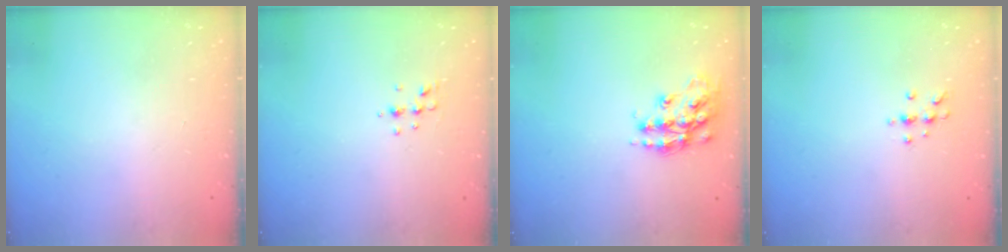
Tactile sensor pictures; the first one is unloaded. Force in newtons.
{"total": 4.7, "press": 4.5, "slide": 1.3}
{"total": 14.4, "press": 14.3, "slide": 1.0}
{"total": 5.1, "press": 4.8, "slide": 1.8}